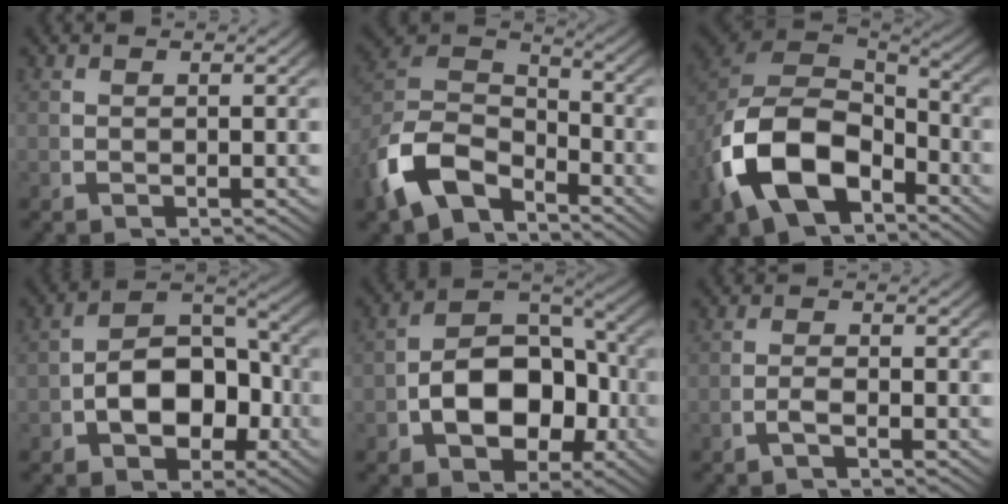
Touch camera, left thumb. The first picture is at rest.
{"total": 10.6, "force": [-2.6, 7.7, 6.9], "torque": [-0.166, -0.037, -0.036]}
{"total": 14.1, "force": [-2.7, 10.1, 9.4], "torque": [-0.255, -0.054, -0.022]}
{"total": 8.9, "force": [-1.7, 6.1, 6.2], "torque": [-0.121, -0.026, -0.015]}
{"total": 10.7, "force": [-1.7, 7.4, 7.5], "torque": [-0.149, -0.031, -0.011]}
{"total": 1.2, "force": [-0.8, 0.2, 0.9], "torque": [-0.020, 0.000, -0.018]}